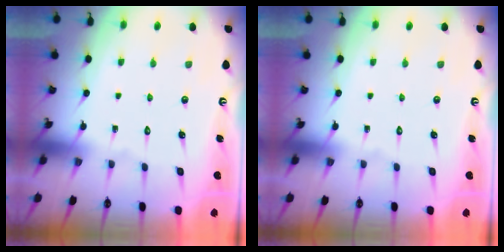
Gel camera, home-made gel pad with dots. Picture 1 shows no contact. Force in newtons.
{"total": 0.0}